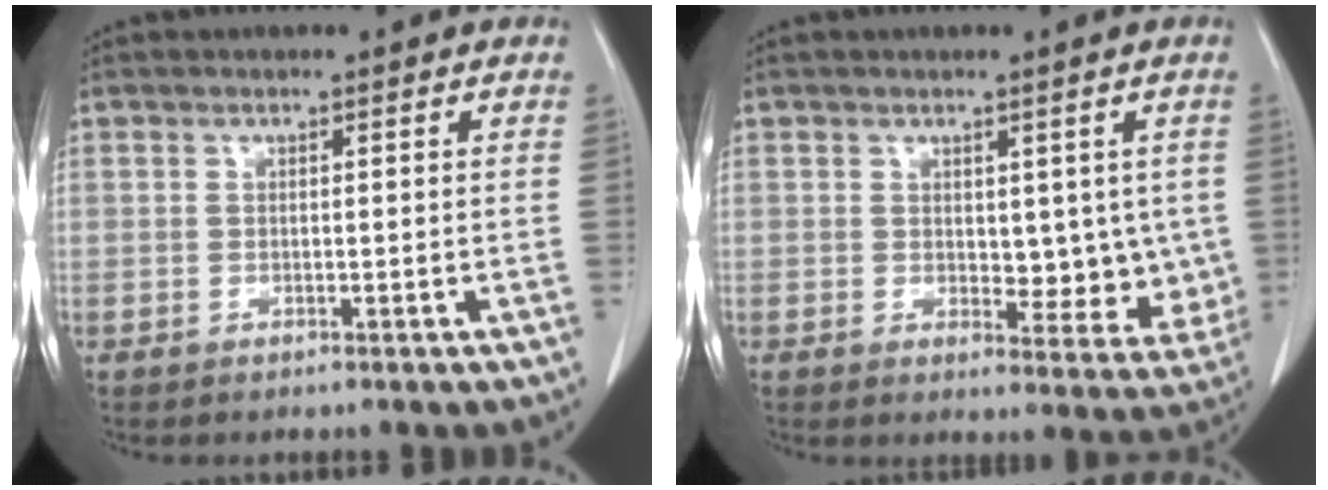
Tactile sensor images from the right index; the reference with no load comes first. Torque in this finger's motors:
{"motor_torque": [0.01, 0.22, 0.10, 0.00]}